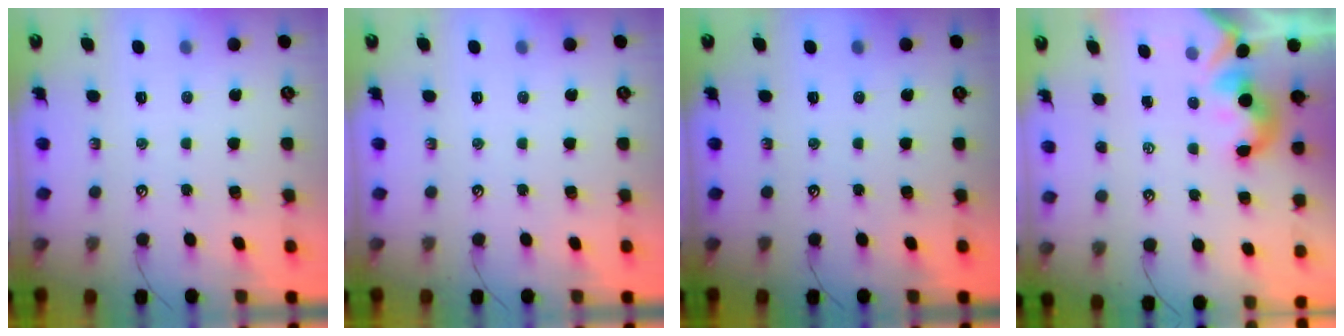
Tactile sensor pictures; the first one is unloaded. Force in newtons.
{"total": 0.0}
{"total": 0.0}
{"total": 1.8, "press": 1.7, "slide": 0.6}